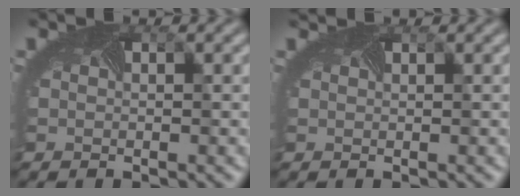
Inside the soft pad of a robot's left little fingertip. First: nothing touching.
{"total": 1.2, "force": [1.2, -0.2, 0.1], "torque": [-0.008, -0.001, 0.014]}